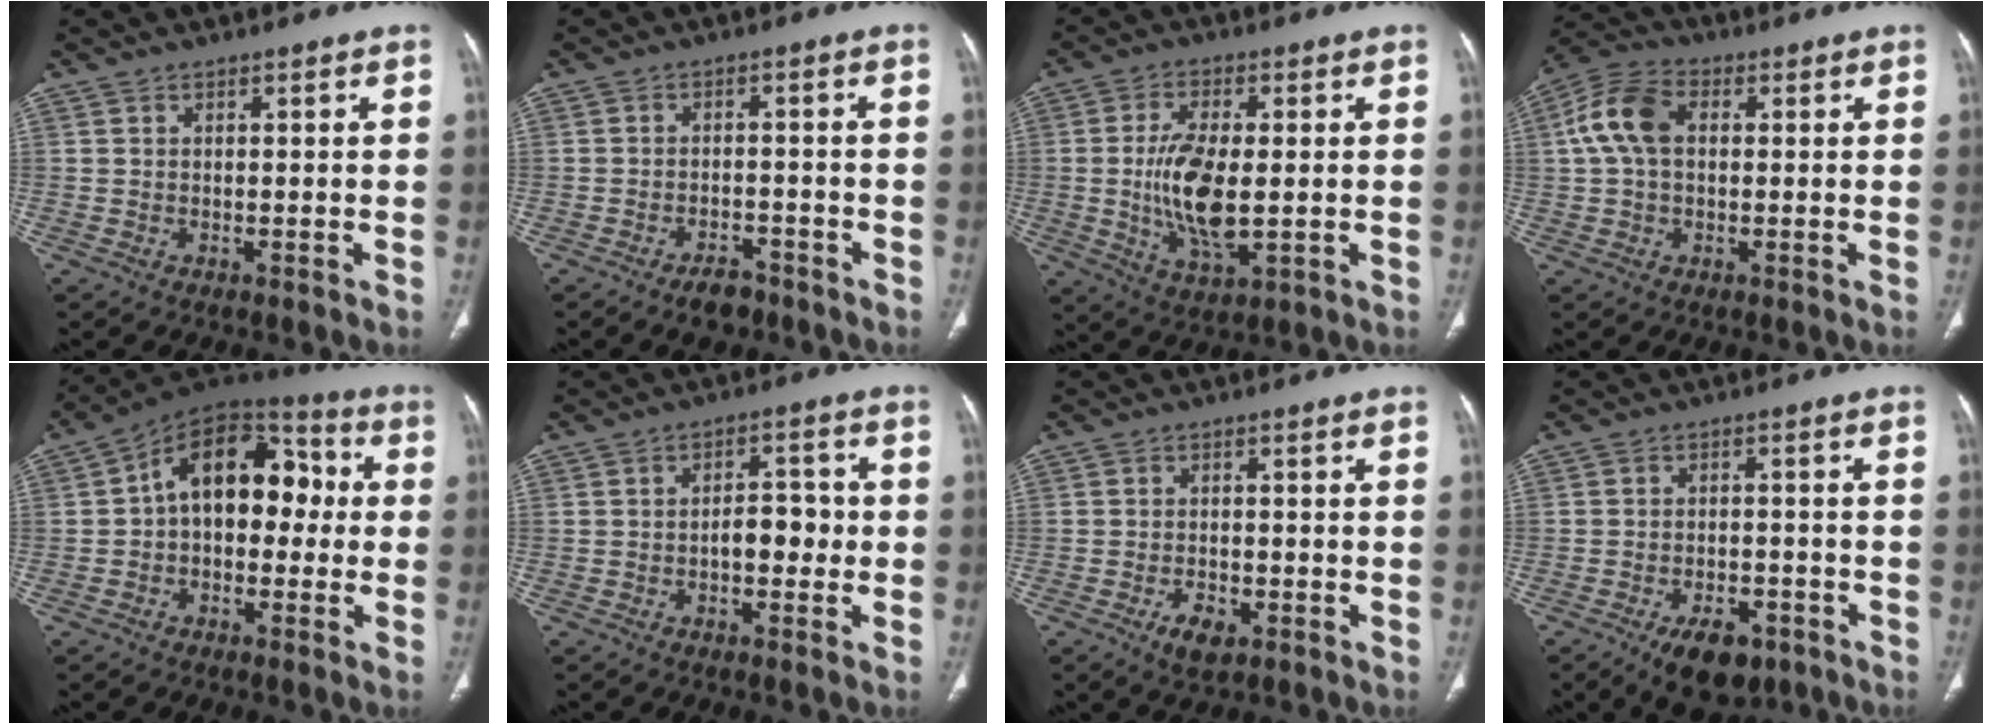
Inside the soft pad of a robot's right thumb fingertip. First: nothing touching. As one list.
[{"total": 3.7, "force": [-2.9, 1.8, 1.5], "torque": [-0.020, 0.016, -0.042]}, {"total": 11.8, "force": [-0.5, 5.3, 10.5], "torque": [-0.203, -0.011, -0.003]}, {"total": 9.2, "force": [1.4, 6.0, 6.9], "torque": [-0.146, 0.027, 0.022]}, {"total": 15.5, "force": [0.6, 10.1, 11.7], "torque": [-0.135, 0.052, -0.006]}, {"total": 5.2, "force": [-1.0, 3.0, 4.1], "torque": [-0.040, 0.023, -0.019]}, {"total": 3.9, "force": [-2.0, 2.0, 2.7], "torque": [-0.045, 0.005, -0.030]}, {"total": 9.1, "force": [-5.6, 4.8, 5.4], "torque": [-0.062, 0.020, -0.078]}]